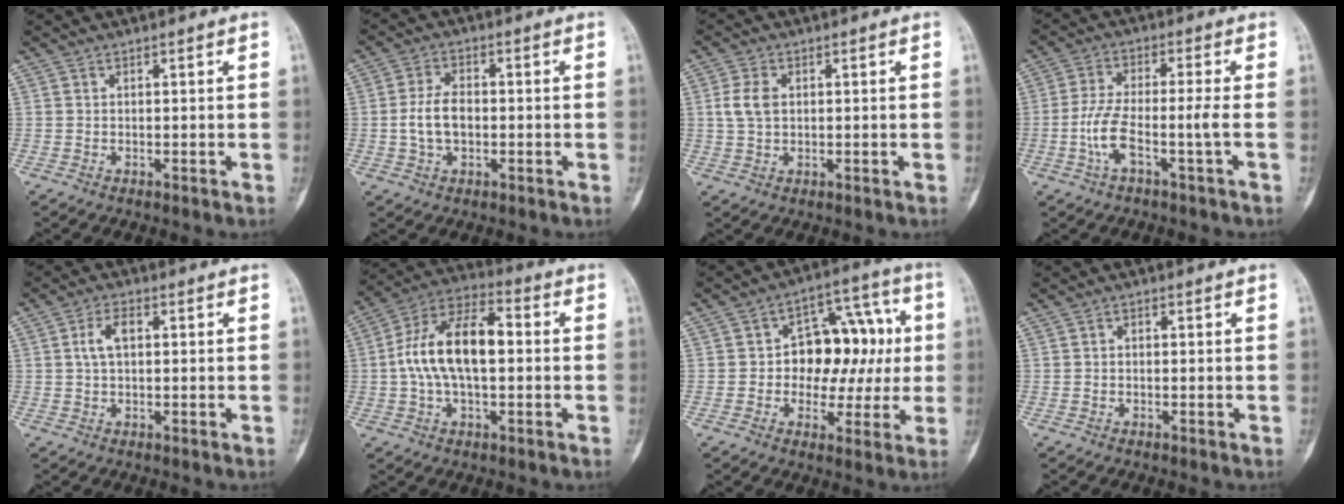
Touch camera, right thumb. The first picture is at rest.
{"total": 6.1, "force": [-0.7, 3.8, 4.8], "torque": [-0.088, 0.010, -0.016]}
{"total": 4.6, "force": [0.8, 3.1, 3.3], "torque": [-0.070, 0.003, 0.017]}
{"total": 7.3, "force": [-2.4, 0.7, 6.9], "torque": [-0.160, 0.025, -0.048]}
{"total": 4.2, "force": [0.8, 2.3, 3.4], "torque": [-0.068, 0.011, 0.014]}
{"total": 15.9, "force": [0.5, 8.2, 13.6], "torque": [-0.242, 0.037, -0.002]}
{"total": 15.7, "force": [0.9, 10.6, 11.6], "torque": [-0.096, 0.040, 0.013]}
{"total": 0.7, "force": [0.0, 0.5, 0.5], "torque": [0.000, 0.003, -0.004]}